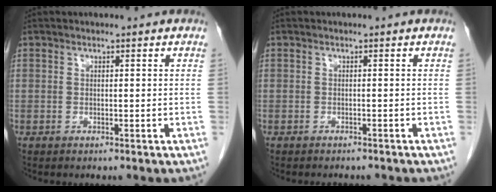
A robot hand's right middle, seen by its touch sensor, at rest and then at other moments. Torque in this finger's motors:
{"motor_torque": [0.03, -0.02, -0.01, 0.00]}